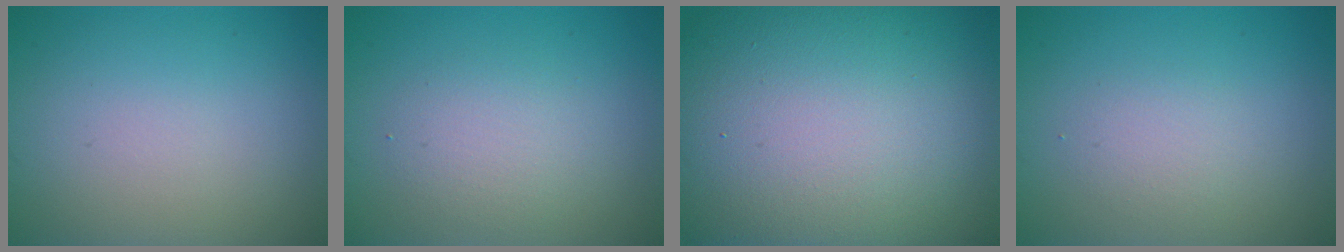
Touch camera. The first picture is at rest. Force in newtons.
{"total": 2.4, "press": 2.4, "slide": 0.2}
{"total": 21.9, "press": 21.9, "slide": 1.3}
{"total": 1.6, "press": 1.6, "slide": 0.1}